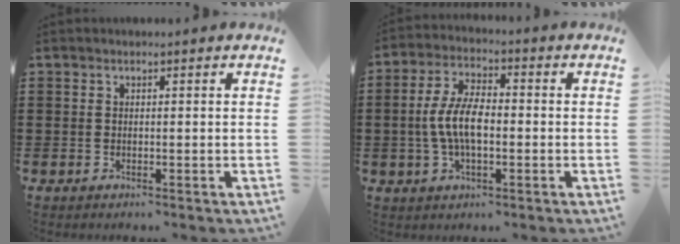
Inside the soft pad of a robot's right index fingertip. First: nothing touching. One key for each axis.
{"total": 7.7, "fx": -0.9, "fy": 3.6, "fz": 6.8, "tx": -0.156, "ty": -0.002, "tz": -0.025}